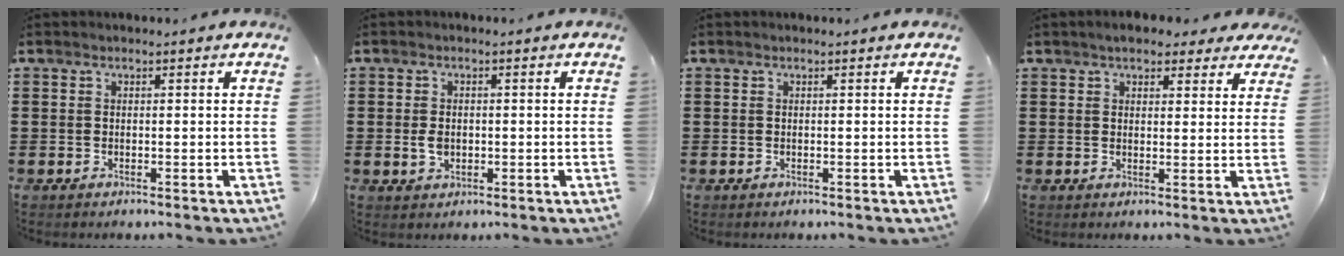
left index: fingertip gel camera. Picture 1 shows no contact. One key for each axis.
{"total": 2.4, "fx": -0.2, "fy": 1.6, "fz": 1.8, "tx": -0.043, "ty": 0.002, "tz": -0.005}
{"total": 0.0}
{"total": 4.1, "fx": 3.5, "fy": 1.5, "fz": 1.5, "tx": -0.033, "ty": 0.000, "tz": 0.063}